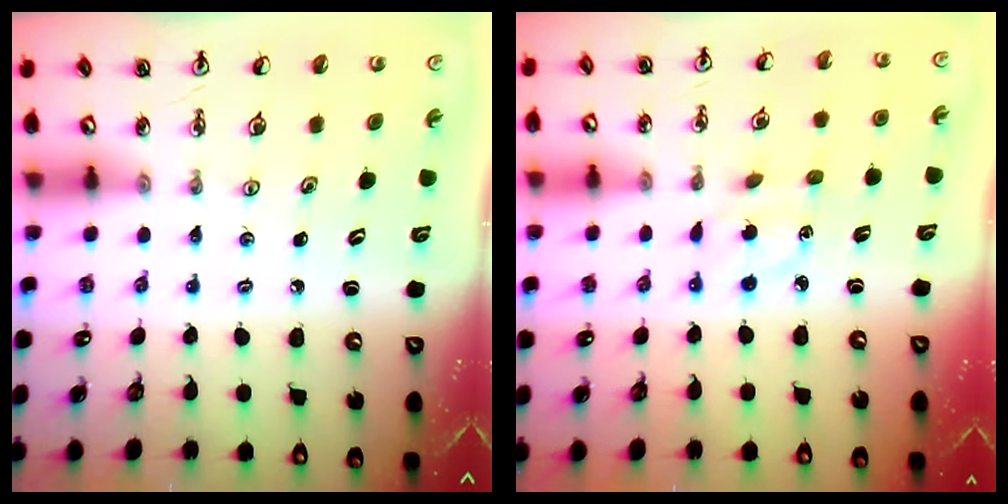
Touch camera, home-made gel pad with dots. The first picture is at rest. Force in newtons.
{"total": 3.0, "press": 2.9, "slide": 0.8}